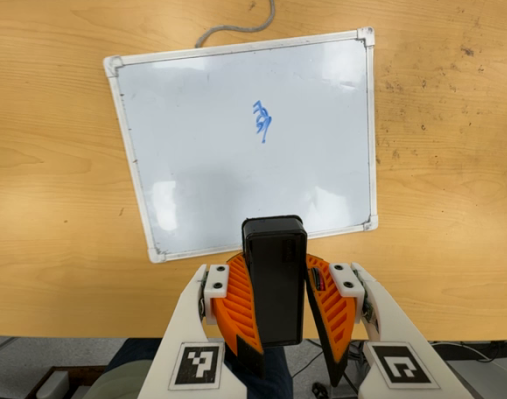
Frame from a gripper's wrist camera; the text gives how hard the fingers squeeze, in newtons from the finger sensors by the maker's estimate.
{"total": 10.8, "left": 10.3, "right": 11.3}